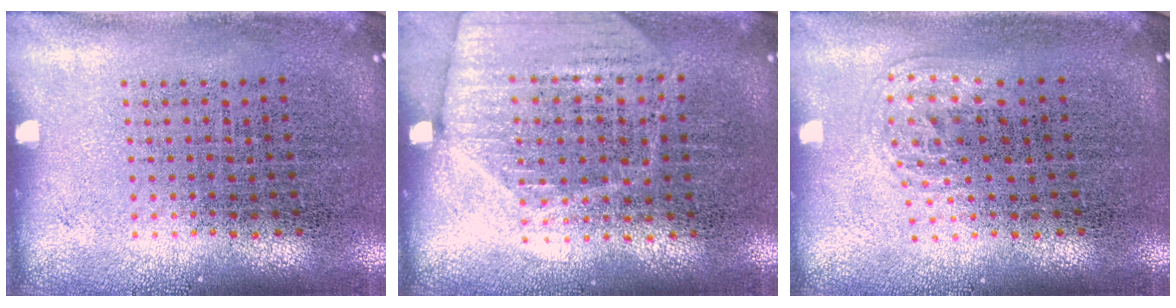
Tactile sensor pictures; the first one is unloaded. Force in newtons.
{"total": 1.8, "press": 1.6, "slide": 0.7}
{"total": 1.0, "press": 0.6, "slide": 0.8}